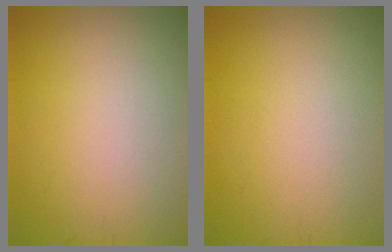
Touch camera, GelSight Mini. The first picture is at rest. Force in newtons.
{"total": 0.0}